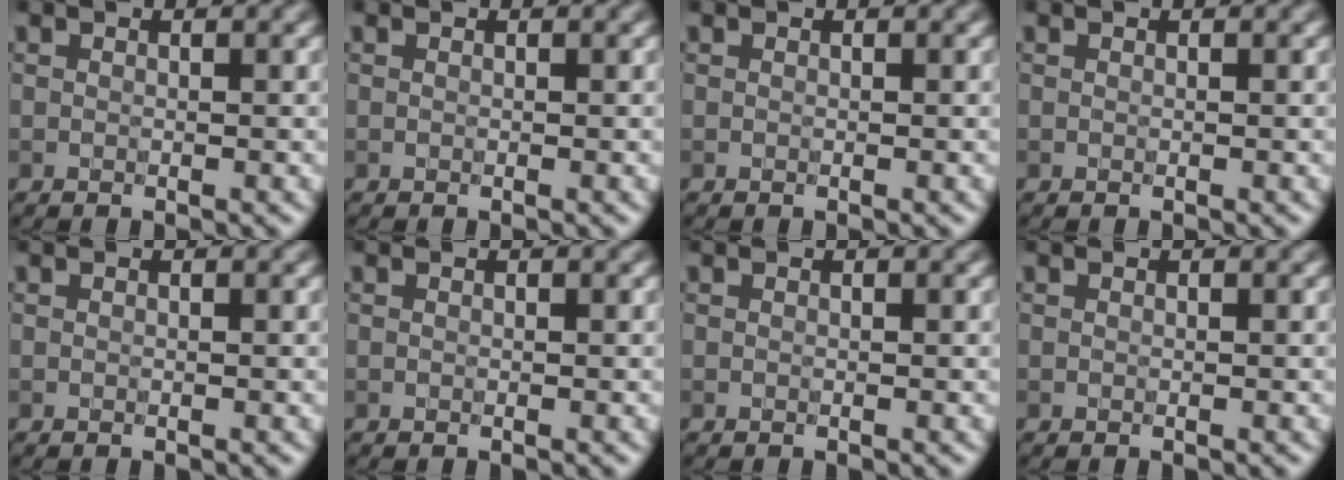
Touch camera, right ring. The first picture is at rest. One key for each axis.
{"total": 0.0}
{"total": 0.0}
{"total": 0.0}
{"total": 0.0}
{"total": 0.0}
{"total": 0.0}
{"total": 0.0}